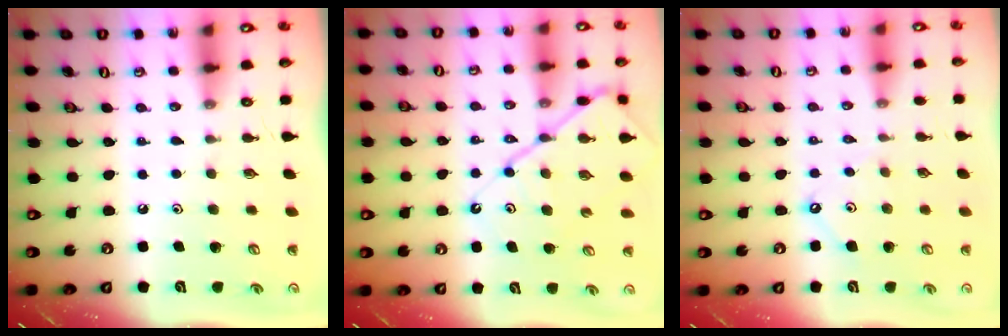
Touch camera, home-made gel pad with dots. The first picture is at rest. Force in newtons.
{"total": 12.4, "press": 12.4, "slide": 1.2}
{"total": 3.7, "press": 3.6, "slide": 0.5}